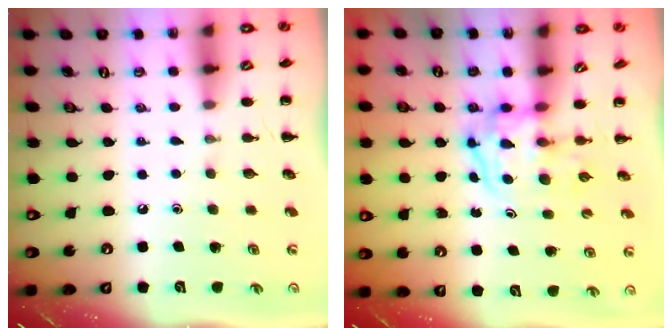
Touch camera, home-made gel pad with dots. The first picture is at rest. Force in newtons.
{"total": 3.6, "press": 3.5, "slide": 0.5}